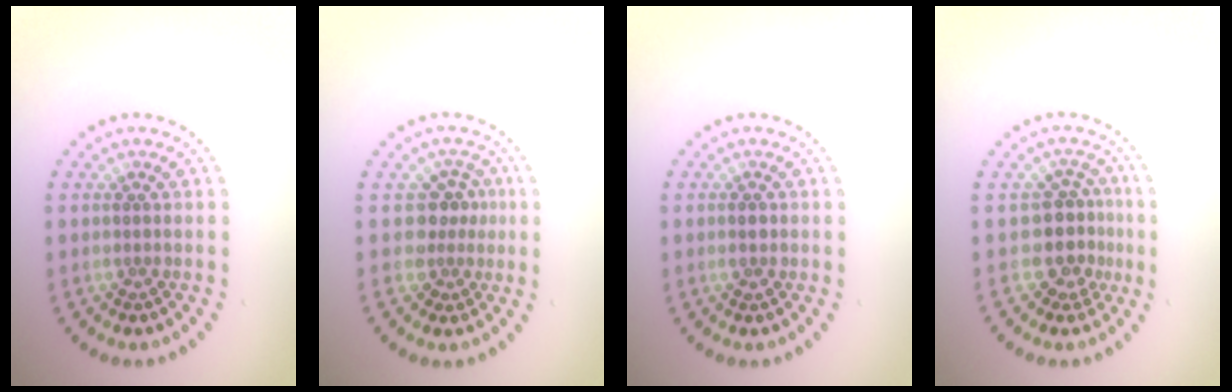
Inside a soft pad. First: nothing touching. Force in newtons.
{"total": 2.7, "press": 2.0, "slide": 1.8}
{"total": 1.5, "press": 1.5, "slide": 0.2}
{"total": 3.2, "press": 2.6, "slide": 2.0}